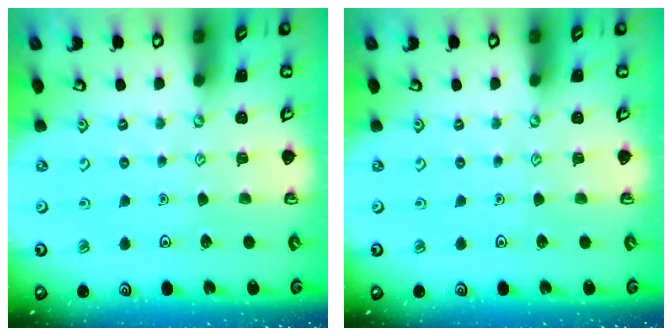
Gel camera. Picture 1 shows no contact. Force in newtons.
{"total": 0.0}